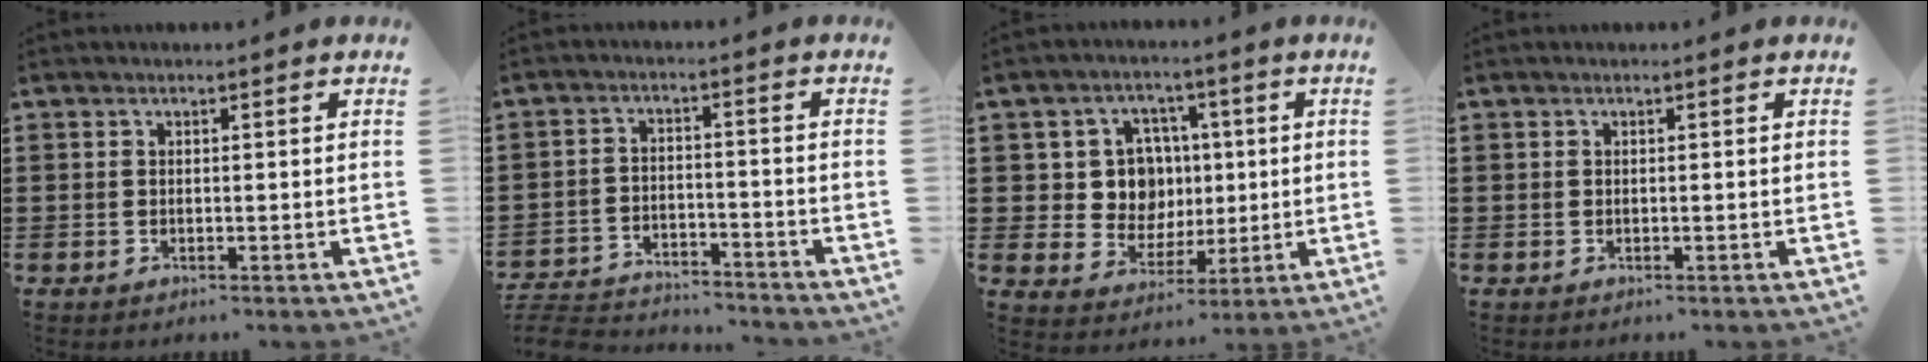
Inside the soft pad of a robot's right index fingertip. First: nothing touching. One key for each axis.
{"total": 4.8, "fx": -4.7, "fy": 0.4, "fz": 0.5, "tx": -0.025, "ty": -0.001, "tz": -0.101}
{"total": 8.5, "fx": 1.2, "fy": 7.5, "fz": 3.9, "tx": -0.089, "ty": 0.016, "tz": 0.024}
{"total": 0.0}